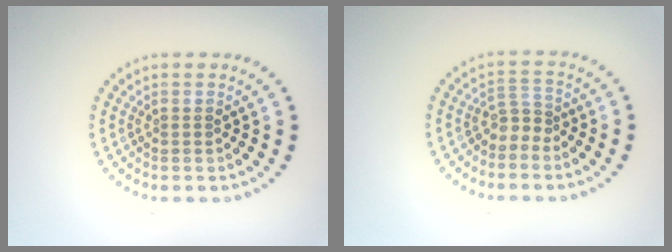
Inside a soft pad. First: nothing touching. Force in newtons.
{"total": 1.7, "press": 1.2, "slide": 1.3}